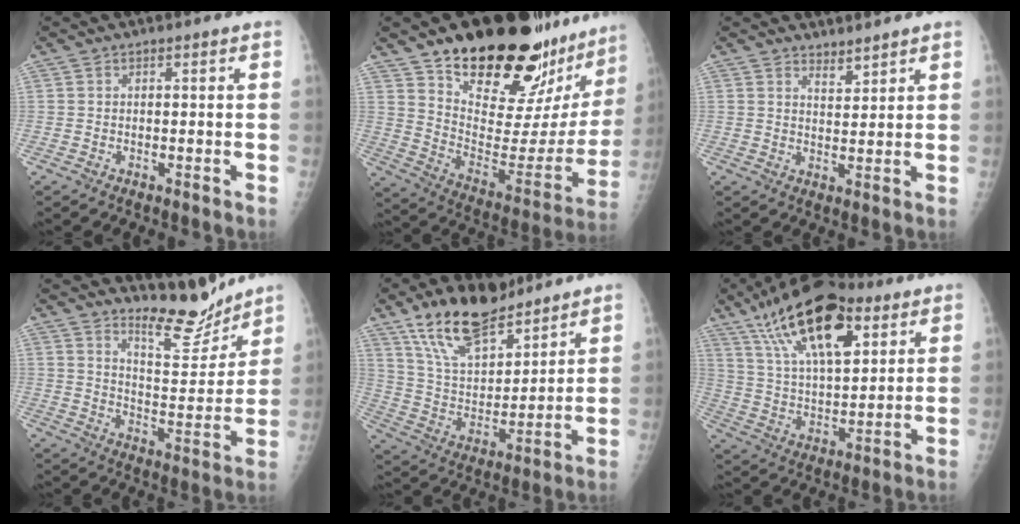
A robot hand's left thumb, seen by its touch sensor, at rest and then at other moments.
{"total": 31.7, "force": [23.9, 11.0, 17.8], "torque": [-0.229, -0.122, 0.348]}
{"total": 2.9, "force": [2.7, 0.9, 0.7], "torque": [0.003, -0.024, 0.045]}
{"total": 10.5, "force": [9.8, 2.3, 2.7], "torque": [-0.010, -0.091, 0.166]}
{"total": 17.5, "force": [12.9, 7.4, 9.2], "torque": [-0.125, -0.063, 0.239]}
{"total": 21.8, "force": [11.7, 9.6, 15.7], "torque": [-0.248, -0.026, 0.205]}